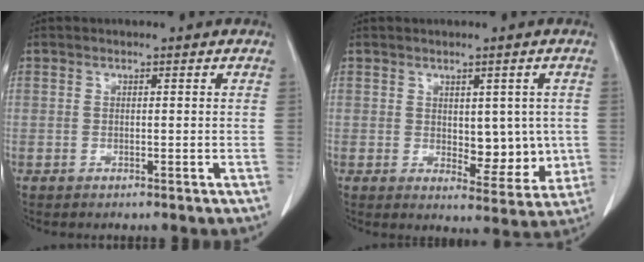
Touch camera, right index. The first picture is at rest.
{"total": 7.2, "force": [0.2, 3.8, 6.1], "torque": [-0.062, -0.006, 0.015]}